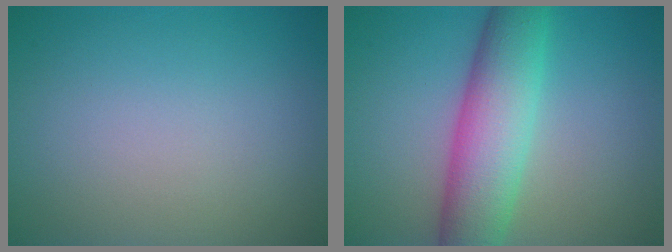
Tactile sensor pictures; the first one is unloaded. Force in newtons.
{"total": 7.8, "press": 7.8, "slide": 0.2}